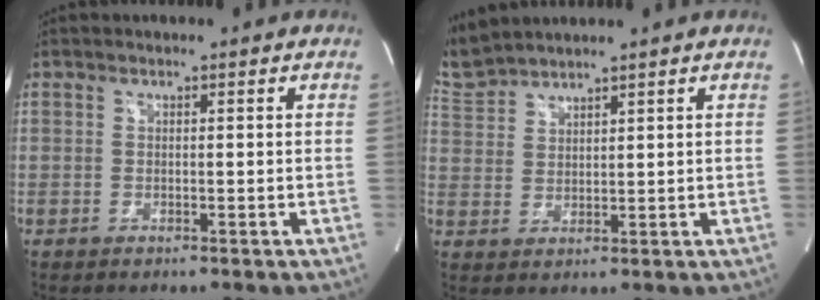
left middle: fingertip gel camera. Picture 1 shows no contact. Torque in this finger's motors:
{"motor_torque": [-0.11, -0.33, -0.15, -0.01]}